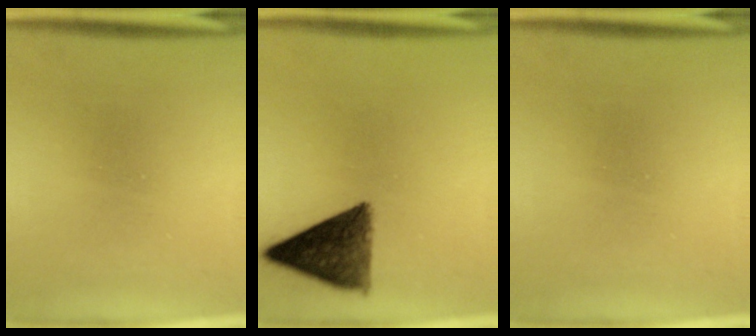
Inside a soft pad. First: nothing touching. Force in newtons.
{"total": 10.4}
{"total": 0.0}